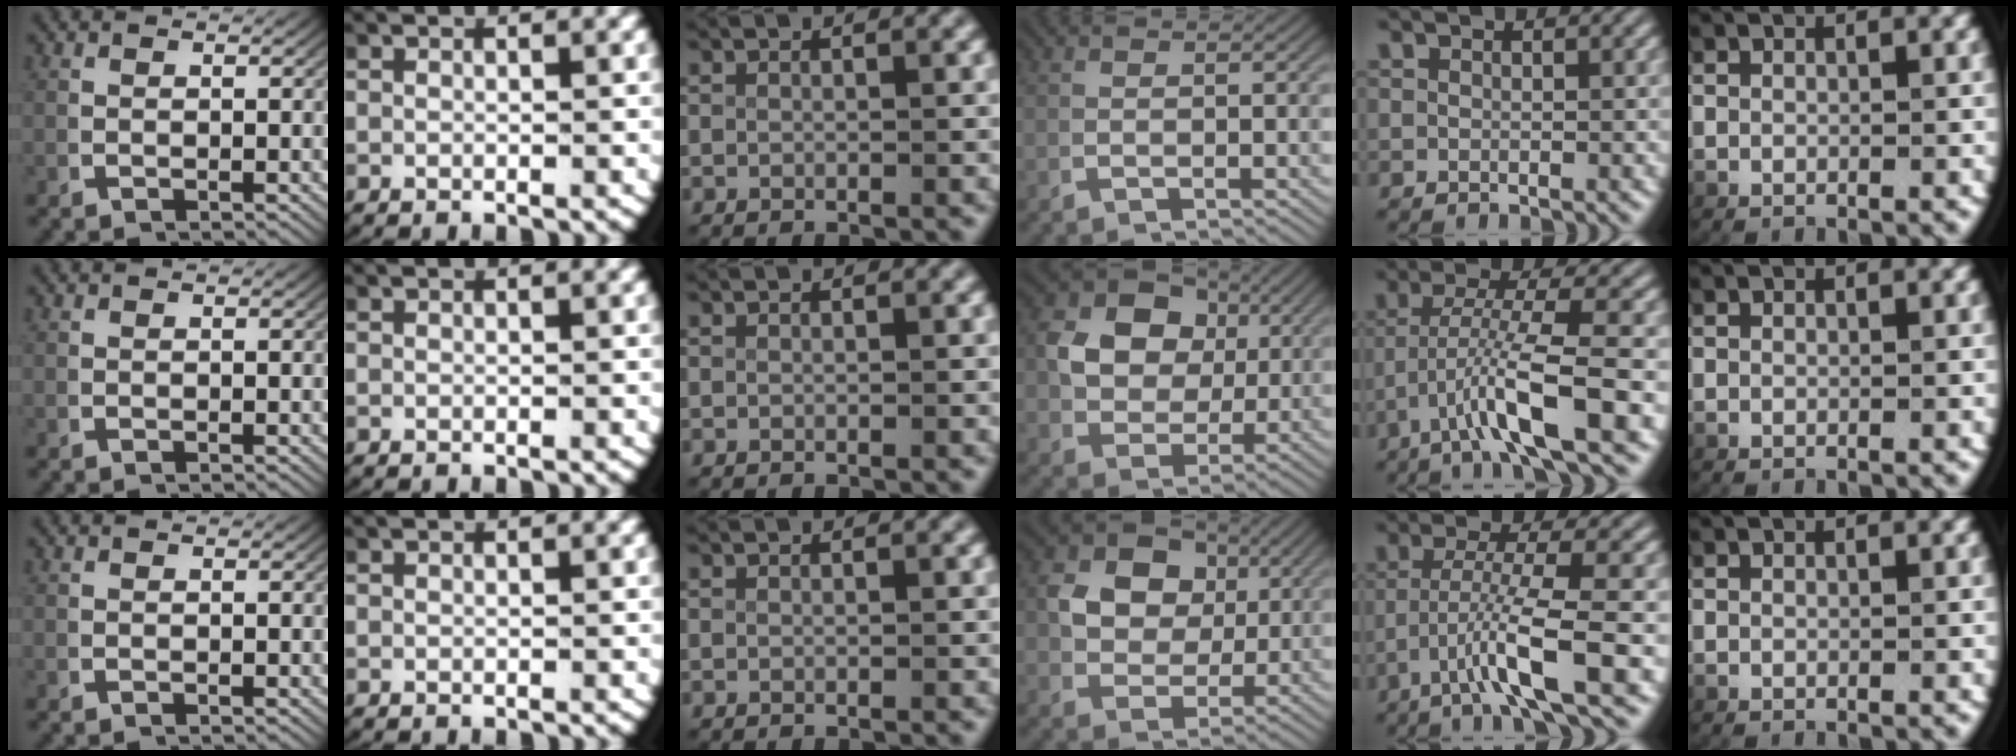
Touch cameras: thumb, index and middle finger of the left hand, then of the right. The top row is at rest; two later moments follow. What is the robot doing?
{"motion": "lift_and_place", "object": "key"}